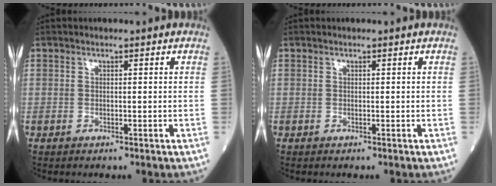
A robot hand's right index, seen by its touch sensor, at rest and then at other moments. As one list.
[{"total": 0.0}]